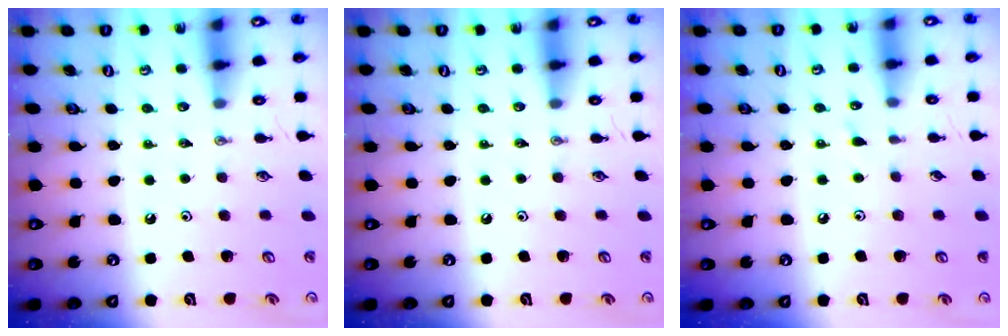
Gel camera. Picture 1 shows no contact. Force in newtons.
{"total": 0.0}
{"total": 3.0, "press": 3.0, "slide": 0.4}